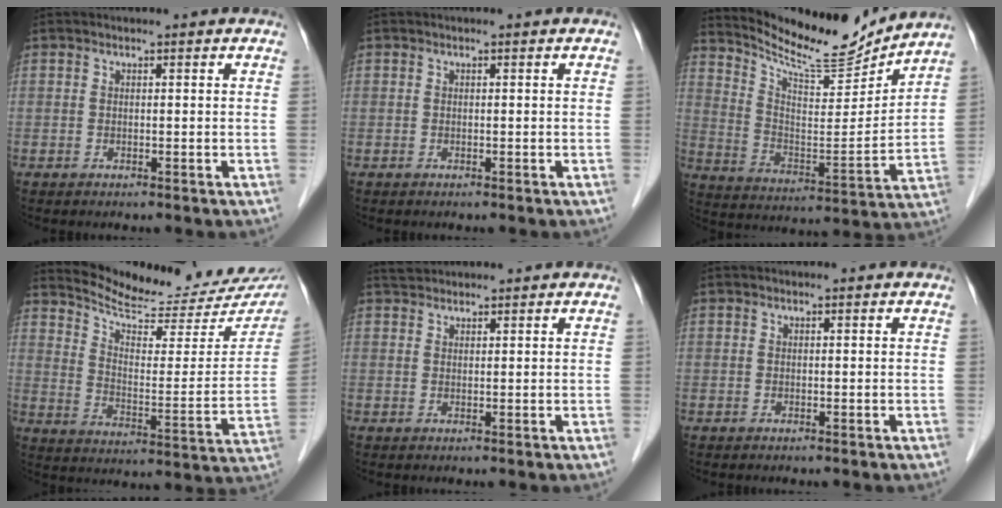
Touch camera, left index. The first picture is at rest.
{"total": 0.0}
{"total": 15.2, "force": [14.6, 1.3, 3.9], "torque": [-0.082, -0.024, 0.240]}
{"total": 20.5, "force": [18.6, 4.0, 7.6], "torque": [-0.111, -0.051, 0.247]}
{"total": 2.0, "force": [2.0, 0.5, 0.0], "torque": [-0.006, 0.018, 0.039]}
{"total": 0.0}